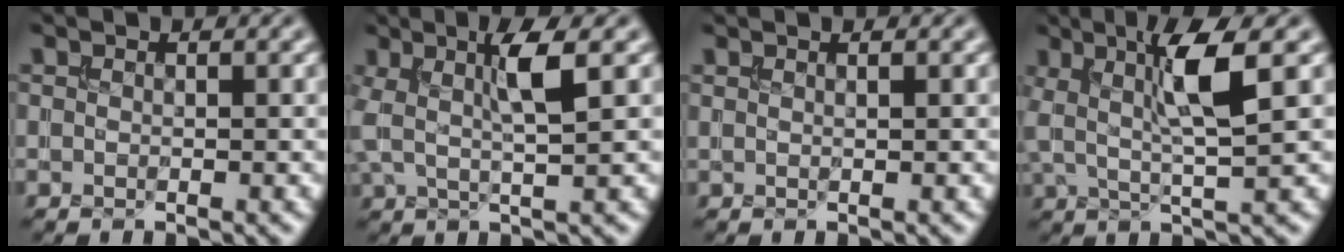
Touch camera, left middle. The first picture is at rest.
{"total": 4.0, "force": [0.8, 0.7, 3.8], "torque": [-0.076, 0.006, 0.022]}
{"total": 1.2, "force": [0.6, 0.5, 0.9], "torque": [0.004, -0.001, 0.003]}
{"total": 5.6, "force": [1.3, 0.9, 5.4], "torque": [-0.105, 0.003, 0.030]}